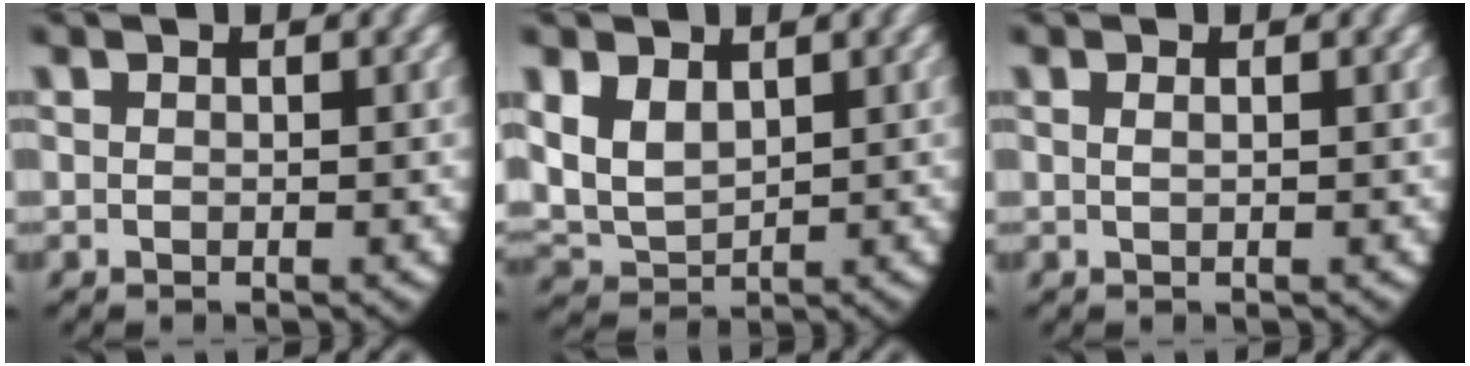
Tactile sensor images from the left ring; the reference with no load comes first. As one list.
[{"total": 6.7, "force": [0.7, 5.8, 3.3], "torque": [-0.107, -0.022, 0.023]}, {"total": 0.5, "force": [0.1, -0.4, 0.4], "torque": [-0.011, -0.006, 0.006]}]